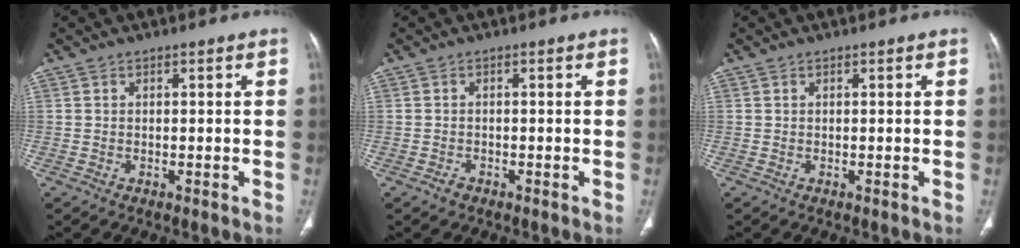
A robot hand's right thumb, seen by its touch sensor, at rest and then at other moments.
{"total": 1.2, "force": [-0.8, 0.8, 0.4], "torque": [-0.009, 0.003, -0.015]}
{"total": 0.0}